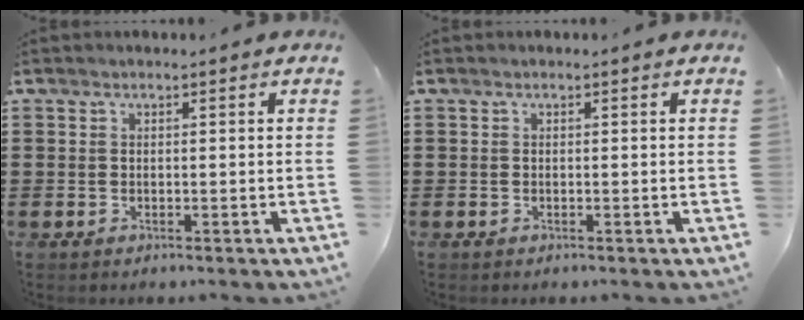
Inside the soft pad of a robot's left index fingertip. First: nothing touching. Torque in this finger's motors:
{"motor_torque": [-0.02, -0.02, 0.01, -0.01]}